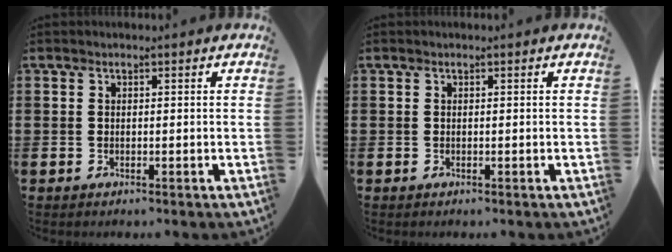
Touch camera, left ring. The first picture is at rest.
{"total": 0.0}